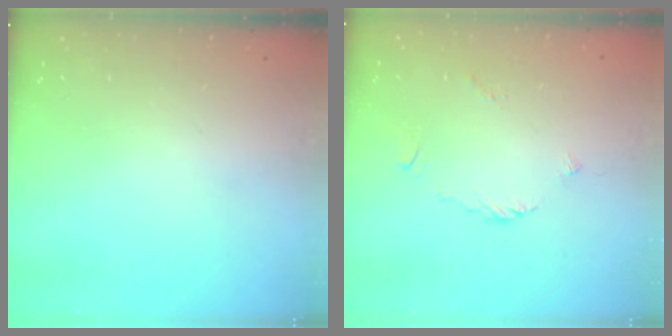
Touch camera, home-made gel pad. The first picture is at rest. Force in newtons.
{"total": 2.5, "press": 2.4, "slide": 0.7}